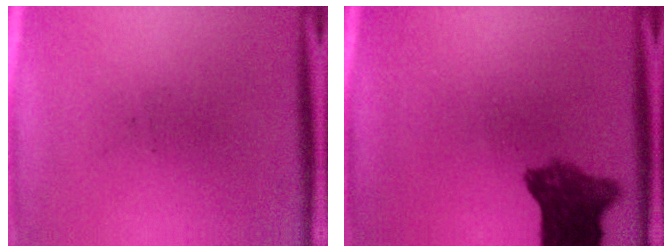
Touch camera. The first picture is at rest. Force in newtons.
{"total": 7.1}